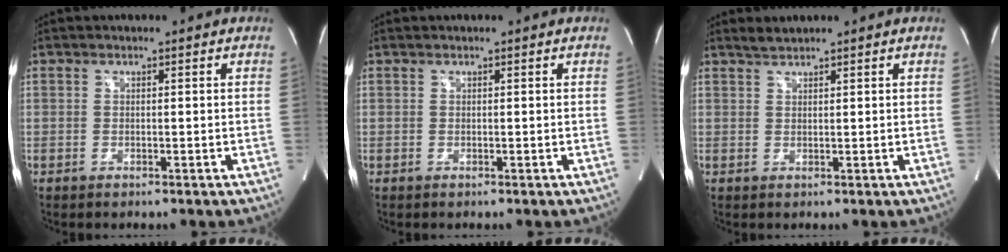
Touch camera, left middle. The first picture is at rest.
{"total": 0.0}
{"total": 1.5, "force": [1.5, -0.1, 0.3], "torque": [-0.012, 0.005, 0.034]}